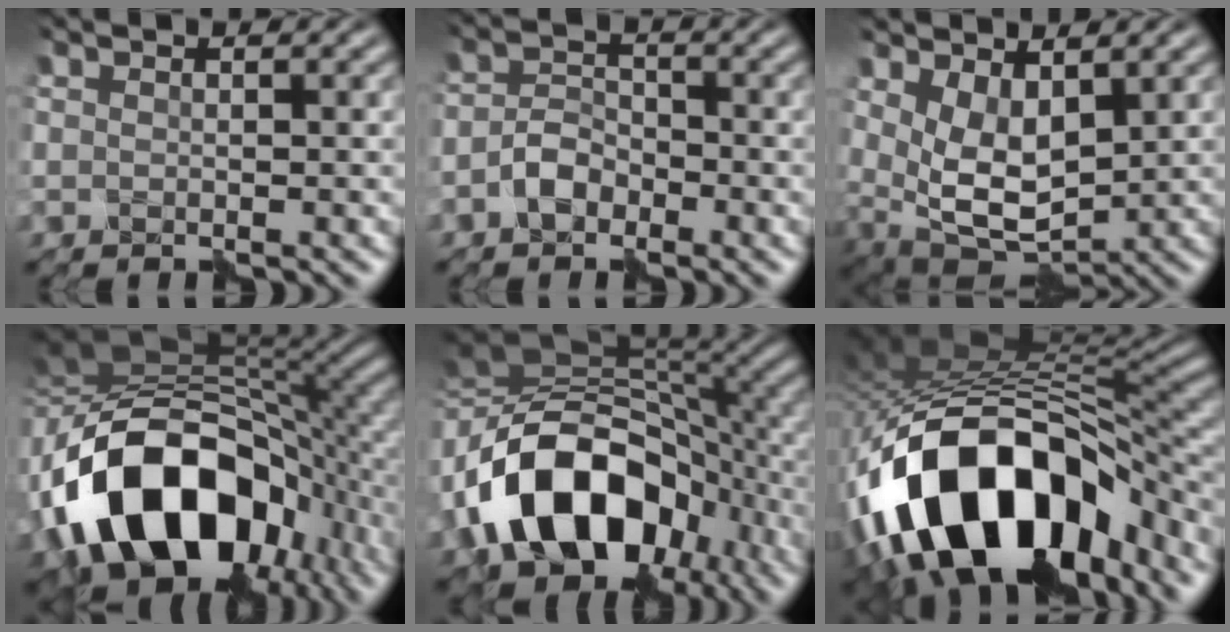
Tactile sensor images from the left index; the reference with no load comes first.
{"total": 2.8, "force": [-2.0, 1.6, 1.2], "torque": [-0.018, 0.011, -0.046]}
{"total": 5.8, "force": [1.0, 3.3, 4.7], "torque": [-0.098, -0.016, 0.023]}
{"total": 17.7, "force": [-5.6, 11.5, 12.2], "torque": [-0.233, -0.005, -0.100]}
{"total": 16.3, "force": [-5.7, 11.0, 10.6], "torque": [-0.195, 0.001, -0.111]}
{"total": 17.1, "force": [-8.4, 9.1, 11.7], "torque": [-0.207, -0.004, -0.143]}